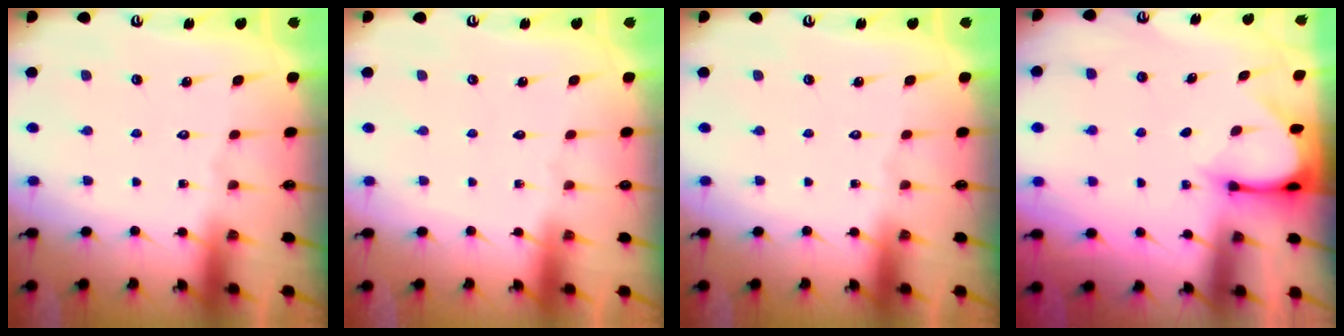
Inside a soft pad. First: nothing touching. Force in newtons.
{"total": 0.0}
{"total": 0.0}
{"total": 3.2, "press": 3.2, "slide": 0.3}